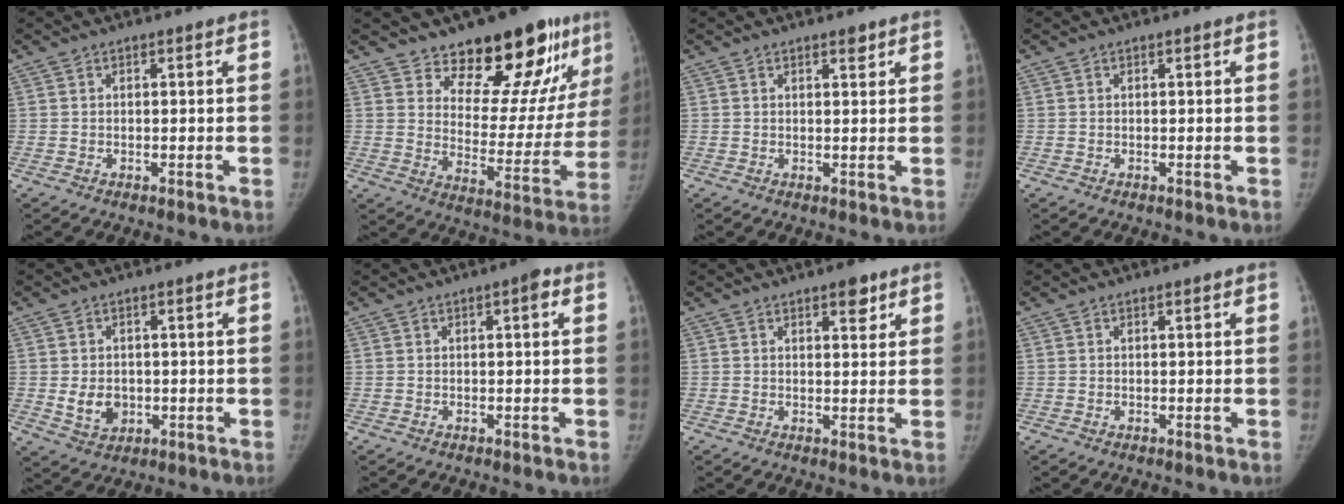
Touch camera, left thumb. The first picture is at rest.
{"total": 19.2, "force": [13.5, 8.4, 10.7], "torque": [-0.088, -0.102, 0.192]}
{"total": 1.2, "force": [0.9, 0.6, 0.6], "torque": [0.002, -0.004, 0.011]}
{"total": 0.0}
{"total": 5.4, "force": [-0.7, 4.4, 3.1], "torque": [-0.033, -0.001, -0.002]}
{"total": 1.5, "force": [0.1, 0.5, 1.4], "torque": [-0.017, 0.008, -0.003]}
{"total": 3.2, "force": [2.0, 1.6, 1.9], "torque": [-0.009, -0.009, 0.026]}
{"total": 0.0}